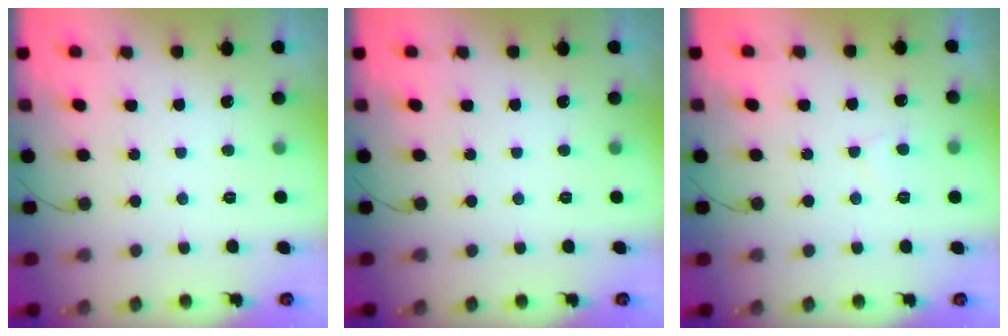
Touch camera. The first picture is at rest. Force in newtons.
{"total": 0.0}
{"total": 3.4, "press": 3.4, "slide": 0.5}